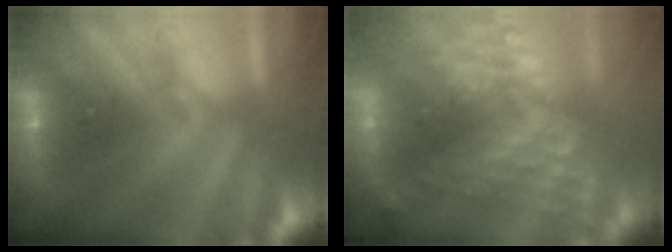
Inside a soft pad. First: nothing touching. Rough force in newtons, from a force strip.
{"total": 7.7}